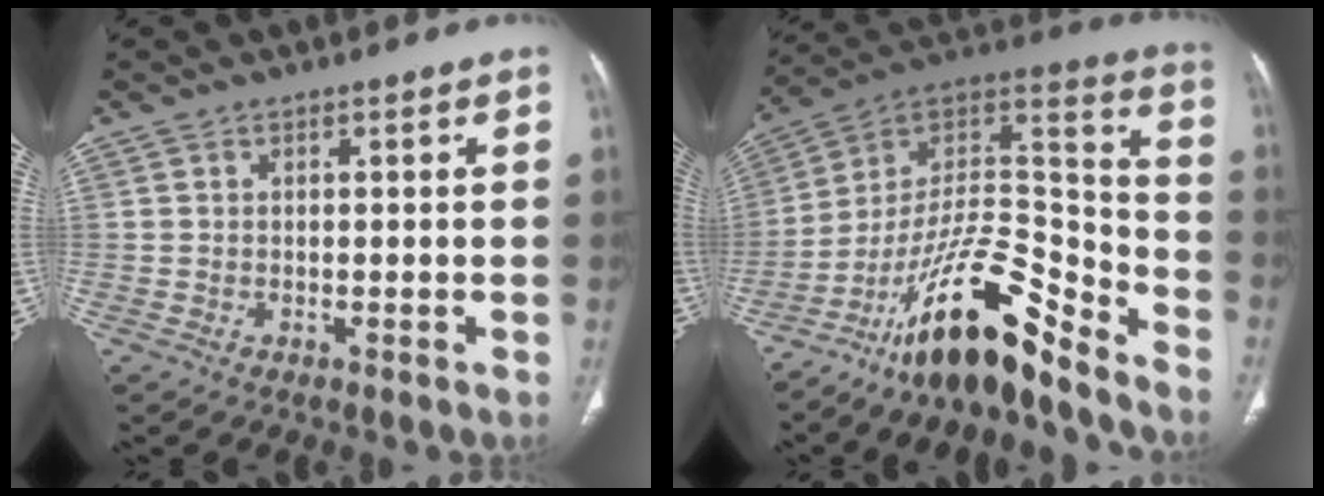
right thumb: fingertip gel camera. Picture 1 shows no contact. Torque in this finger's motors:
{"motor_torque": [3.38, 1.63, 1.48, -1.29, 0.60]}